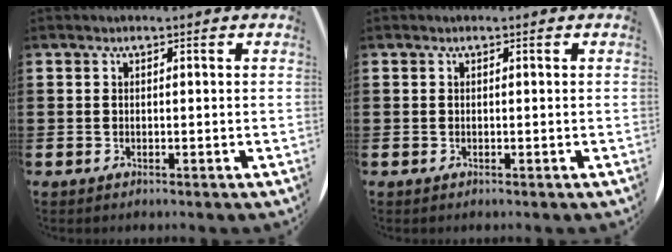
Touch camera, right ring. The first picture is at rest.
{"total": 0.0}